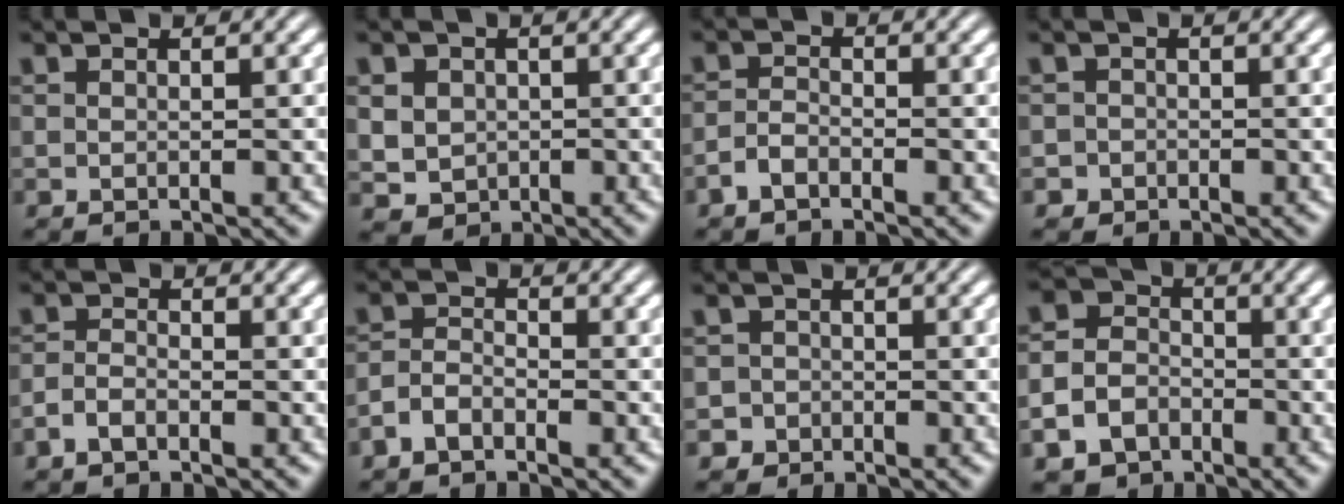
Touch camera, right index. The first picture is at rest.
{"total": 4.1, "force": [-0.4, 3.7, 1.7], "torque": [-0.034, -0.027, 0.008]}
{"total": 1.5, "force": [-1.4, -0.2, 0.4], "torque": [0.002, -0.005, -0.023]}
{"total": 1.3, "force": [-1.1, 0.5, -0.5], "torque": [0.018, -0.012, -0.016]}
{"total": 1.5, "force": [-1.4, -0.2, 0.5], "torque": [-0.003, -0.006, -0.021]}
{"total": 2.0, "force": [-1.6, 0.8, 0.8], "torque": [-0.010, -0.011, -0.024]}
{"total": 2.0, "force": [-1.5, 1.2, -0.6], "torque": [0.016, -0.013, -0.024]}
{"total": 8.8, "force": [-3.0, 8.0, 2.3], "torque": [-0.040, -0.029, -0.059]}